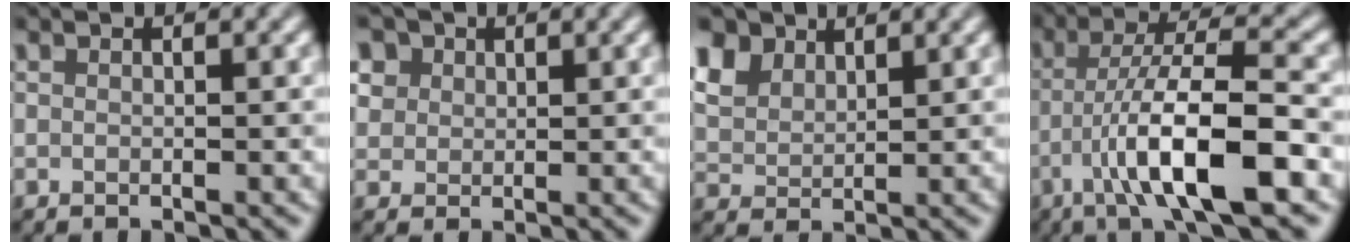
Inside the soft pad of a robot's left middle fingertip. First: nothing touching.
{"total": 5.5, "force": [3.0, 4.0, 2.2], "torque": [-0.061, 0.015, 0.043]}
{"total": 5.3, "force": [3.6, 3.2, 2.3], "torque": [-0.074, 0.004, 0.075]}
{"total": 9.3, "force": [-3.8, 1.9, 8.3], "torque": [-0.140, 0.014, -0.071]}